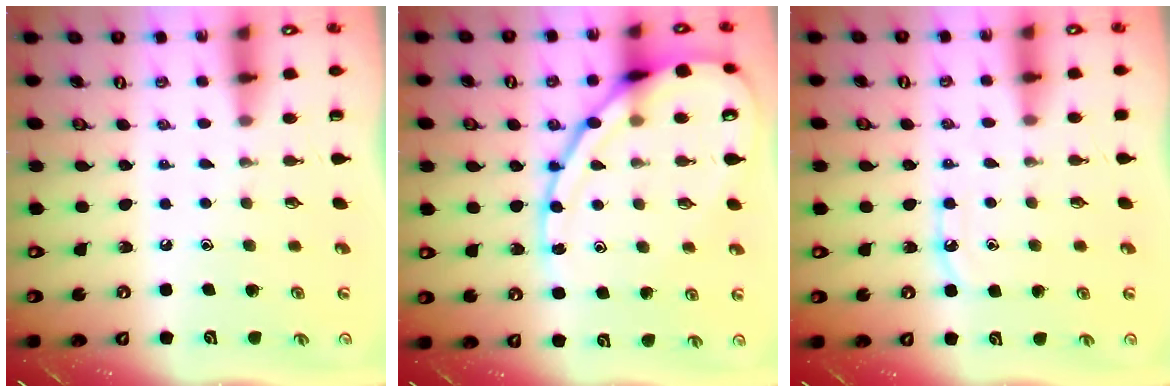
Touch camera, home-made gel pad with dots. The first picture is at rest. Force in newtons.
{"total": 16.4, "press": 16.3, "slide": 1.5}
{"total": 6.1, "press": 6.1, "slide": 0.8}